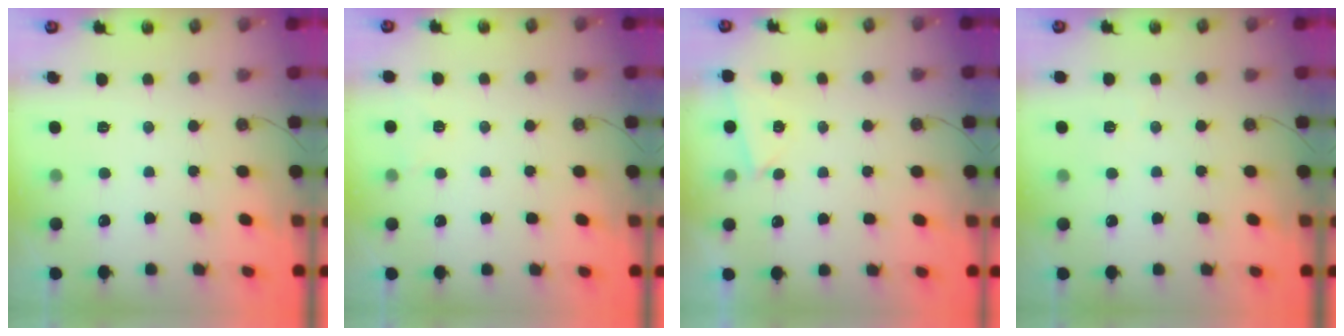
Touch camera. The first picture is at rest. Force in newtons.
{"total": 4.0, "press": 3.1, "slide": 2.5}
{"total": 2.5, "press": 1.6, "slide": 1.9}
{"total": 2.7, "press": 2.5, "slide": 1.1}